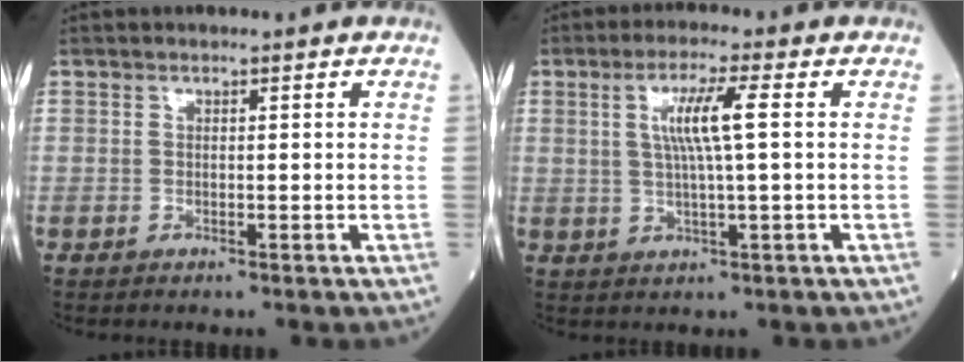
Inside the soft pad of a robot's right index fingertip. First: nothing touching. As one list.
[{"total": 6.5, "force": [1.4, -0.1, 6.3], "torque": [-0.119, 0.004, 0.027]}]